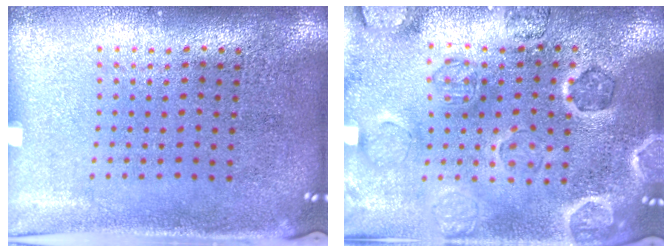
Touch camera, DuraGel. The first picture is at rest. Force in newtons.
{"total": 1.6, "press": 1.6, "slide": 0.2}